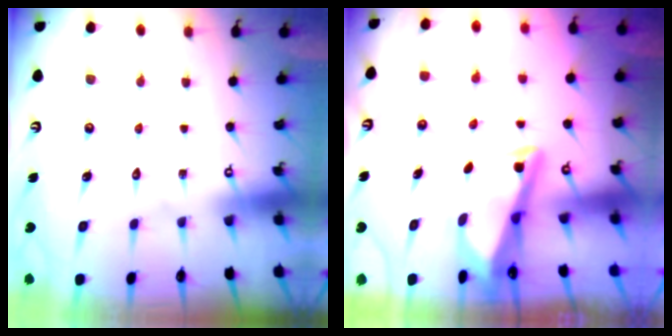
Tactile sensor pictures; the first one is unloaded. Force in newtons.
{"total": 3.6, "press": 3.5, "slide": 0.9}